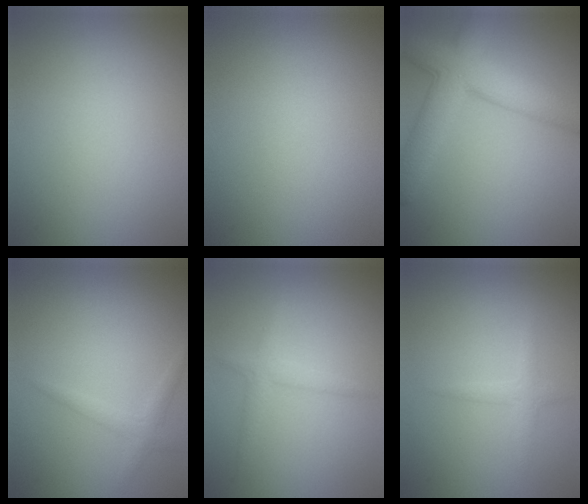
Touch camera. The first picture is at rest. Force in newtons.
{"total": 0.0}
{"total": 7.3, "press": 7.3, "slide": 0.2}
{"total": 1.5, "press": 1.5, "slide": 0.1}
{"total": 1.6, "press": 1.6, "slide": 0.1}
{"total": 1.3, "press": 1.3, "slide": 0.1}